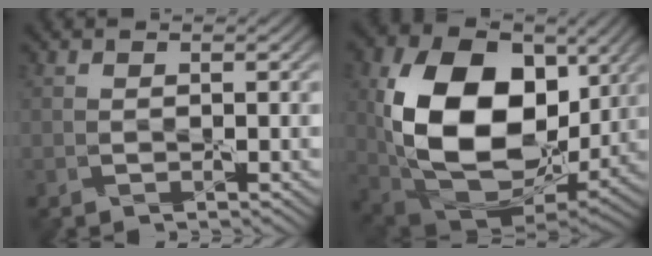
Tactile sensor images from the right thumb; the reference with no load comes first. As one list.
[{"total": 19.0, "force": [2.4, 13.3, 13.4], "torque": [-0.288, -0.027, 0.057]}]